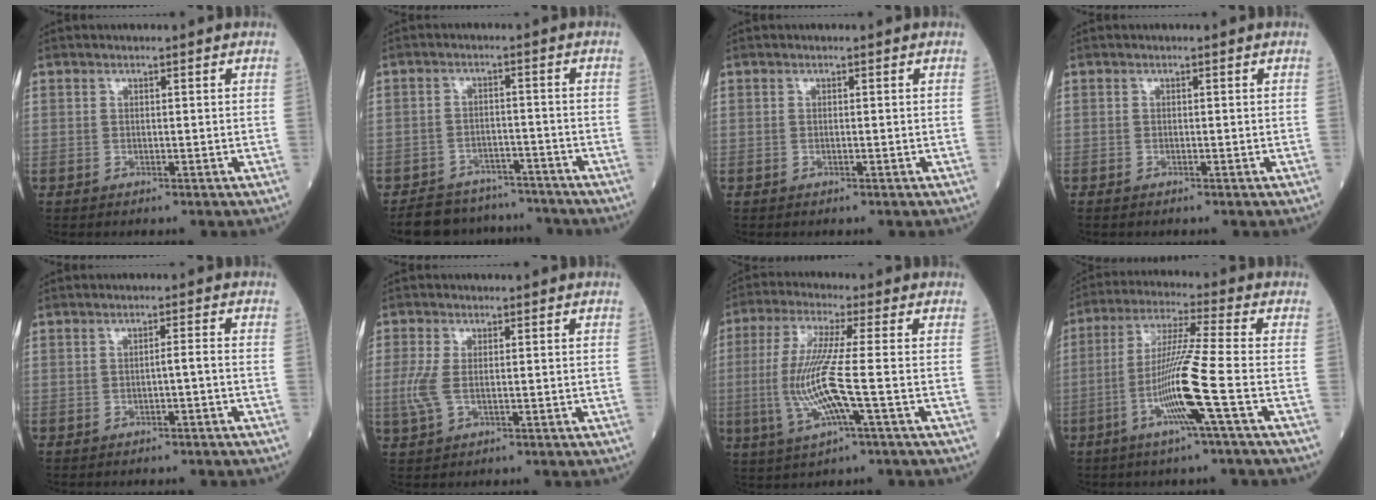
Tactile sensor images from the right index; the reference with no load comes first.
{"total": 9.5, "force": [-8.7, 3.7, 0.9], "torque": [-0.003, 0.017, -0.124]}
{"total": 0.0}
{"total": 1.7, "force": [-1.4, 0.5, 0.7], "torque": [-0.015, -0.005, -0.021]}
{"total": 1.3, "force": [-0.7, -0.1, 1.1], "torque": [-0.017, 0.002, -0.013]}
{"total": 3.5, "force": [-0.2, 1.5, 3.1], "torque": [-0.089, -0.009, -0.005]}
{"total": 10.4, "force": [-1.9, -0.1, 10.2], "torque": [-0.224, -0.008, -0.043]}
{"total": 11.1, "force": [-3.8, -1.9, 10.3], "torque": [-0.203, -0.008, -0.076]}